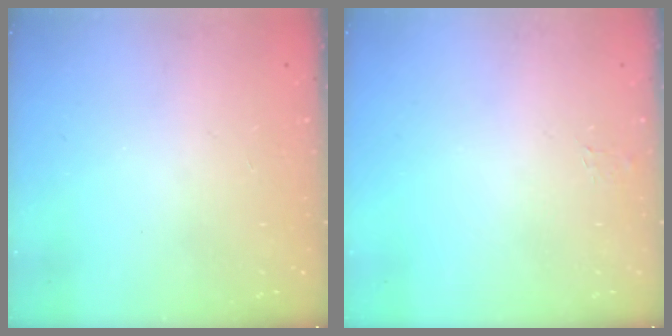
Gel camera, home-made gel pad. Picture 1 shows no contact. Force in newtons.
{"total": 3.4, "press": 3.4, "slide": 0.4}